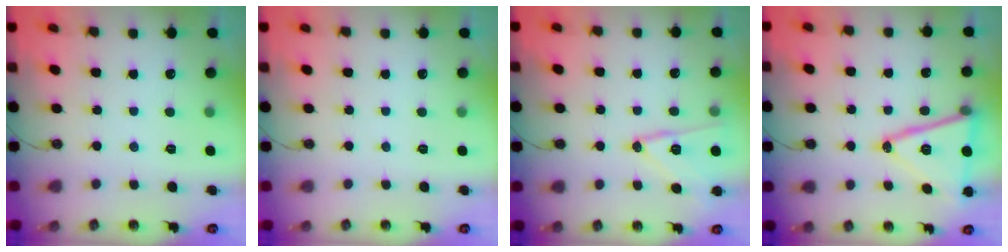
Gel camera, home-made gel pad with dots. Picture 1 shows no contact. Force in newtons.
{"total": 0.0}
{"total": 13.3, "press": 13.3, "slide": 0.4}
{"total": 17.9, "press": 17.6, "slide": 3.4}